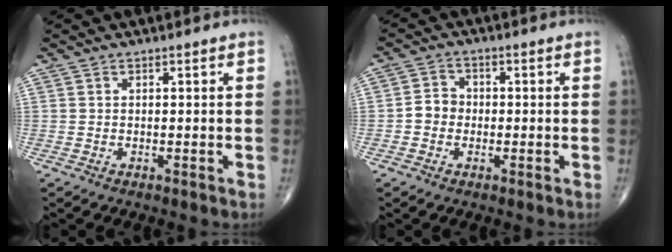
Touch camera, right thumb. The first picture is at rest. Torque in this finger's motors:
{"motor_torque": [0.44, 0.28, 0.59, -0.13, 0.00]}